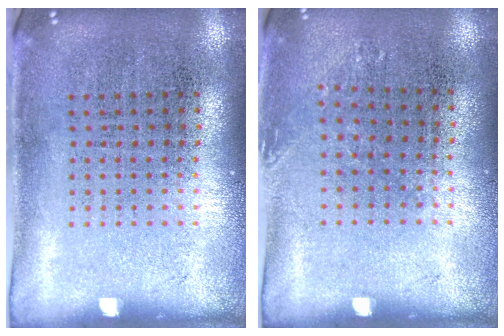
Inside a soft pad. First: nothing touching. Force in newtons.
{"total": 0.8, "press": 0.8, "slide": 0.1}